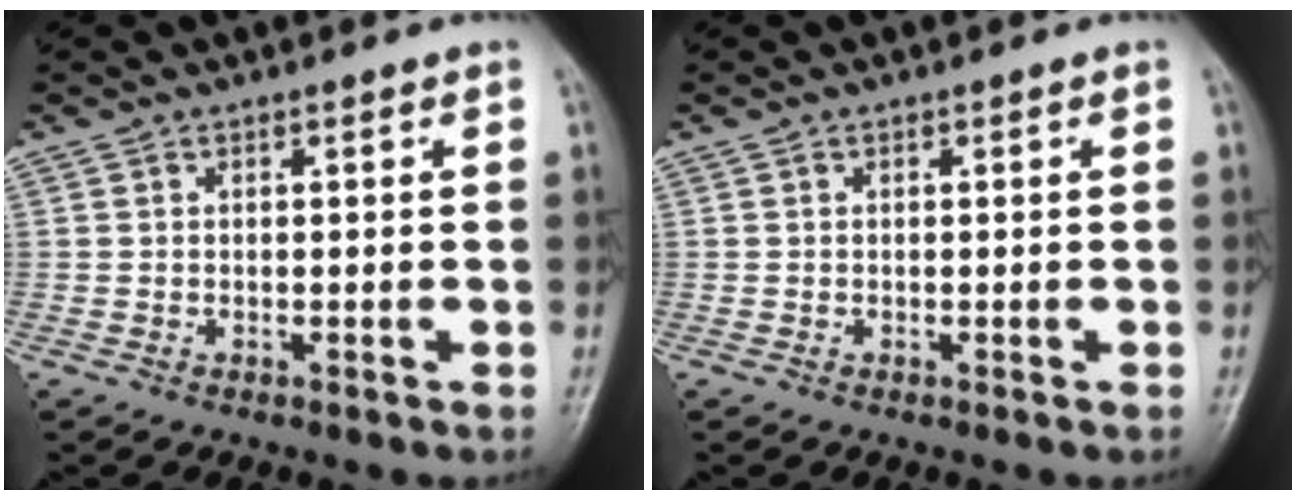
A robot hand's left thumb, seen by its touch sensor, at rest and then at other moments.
{"total": 0.0}